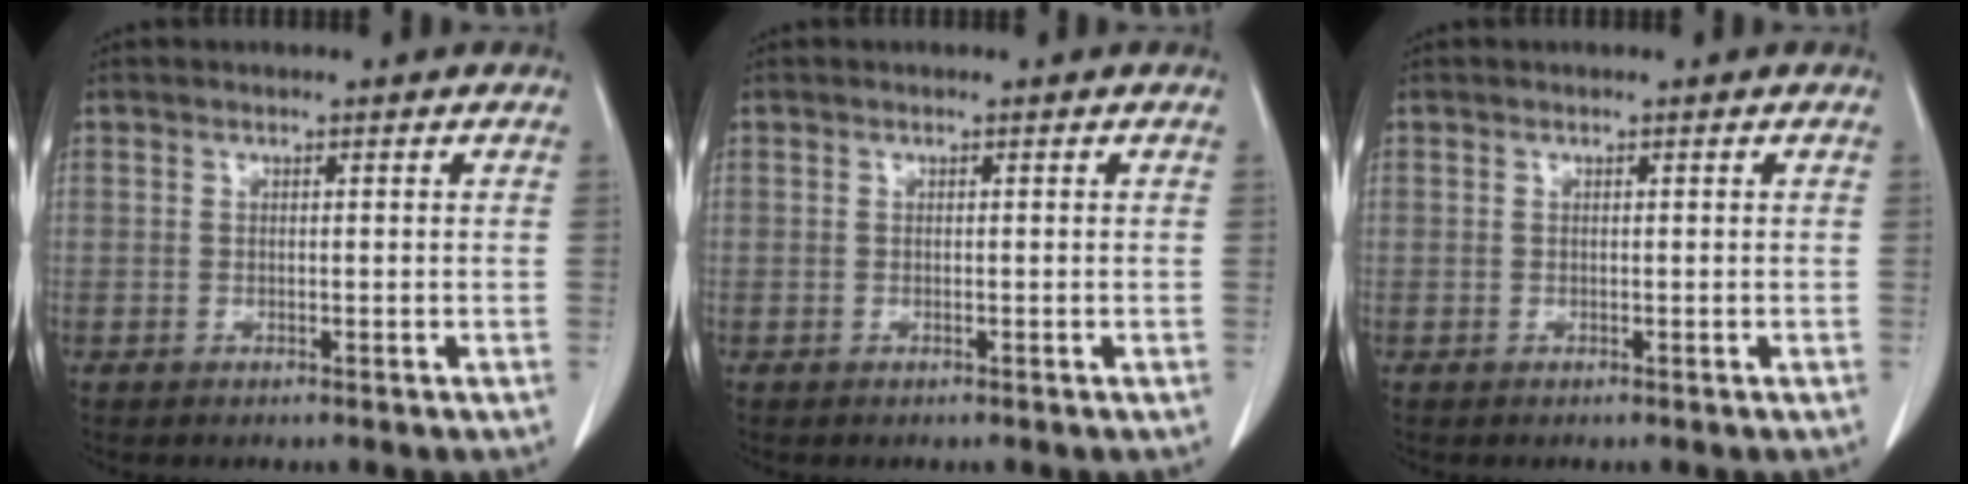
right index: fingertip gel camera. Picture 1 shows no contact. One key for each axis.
{"total": 0.0}
{"total": 0.0}